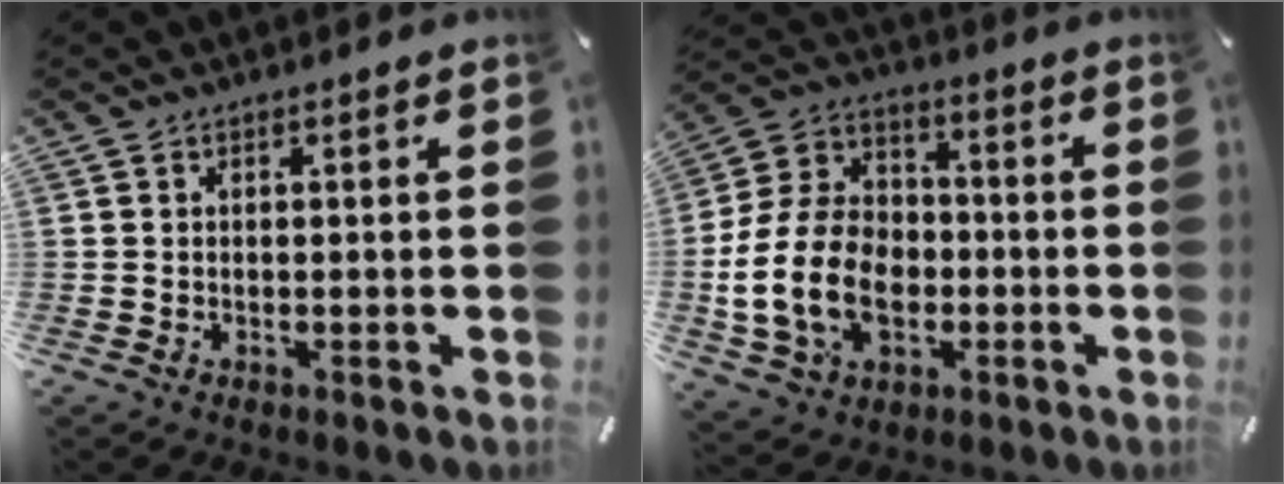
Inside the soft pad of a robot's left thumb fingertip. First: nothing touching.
{"total": 17.8, "force": [-4.2, 13.2, 11.1], "torque": [-0.249, 0.030, -0.072]}